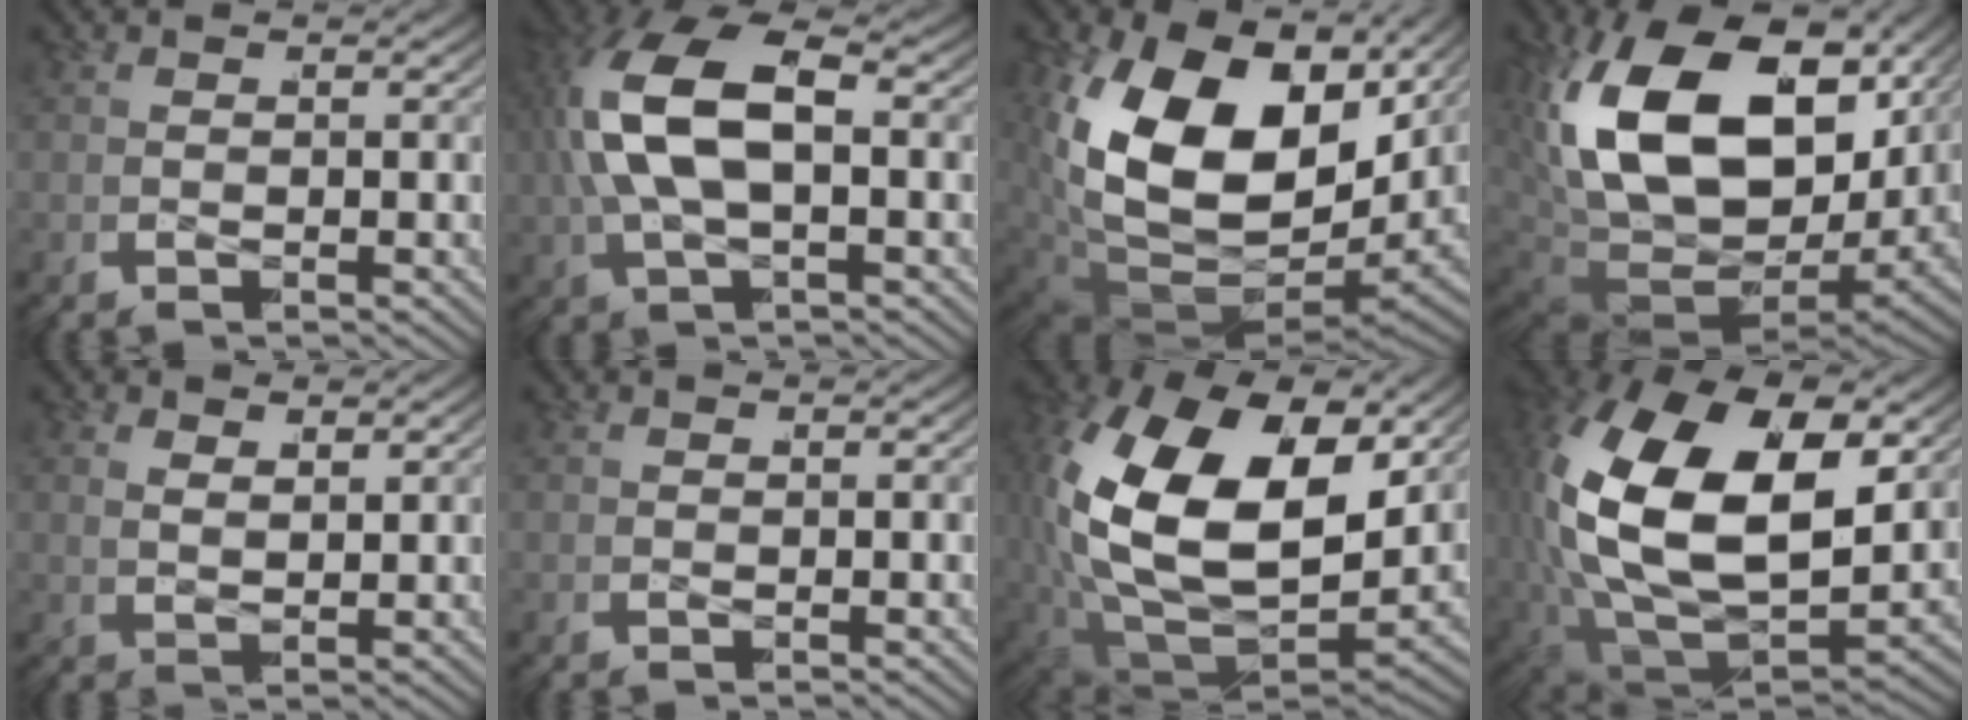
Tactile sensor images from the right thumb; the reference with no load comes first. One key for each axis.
{"total": 10.0, "fx": 1.1, "fy": 5.8, "fz": 8.1, "tx": -0.180, "ty": -0.009, "tz": 0.022}
{"total": 17.6, "fx": 1.4, "fy": 11.1, "fz": 13.5, "tx": -0.284, "ty": -0.048, "tz": 0.047}
{"total": 19.2, "fx": 1.4, "fy": 12.4, "fz": 14.6, "tx": -0.311, "ty": -0.049, "tz": 0.044}
{"total": 1.5, "fx": 1.0, "fy": 0.6, "fz": 0.9, "tx": -0.010, "ty": 0.001, "tz": 0.018}
{"total": 0.0}
{"total": 17.7, "fx": 1.0, "fy": 11.7, "fz": 13.2, "tx": -0.311, "ty": -0.063, "tz": 0.040}
{"total": 19.5, "fx": 1.0, "fy": 12.9, "fz": 14.6, "tx": -0.321, "ty": -0.053, "tz": 0.037}